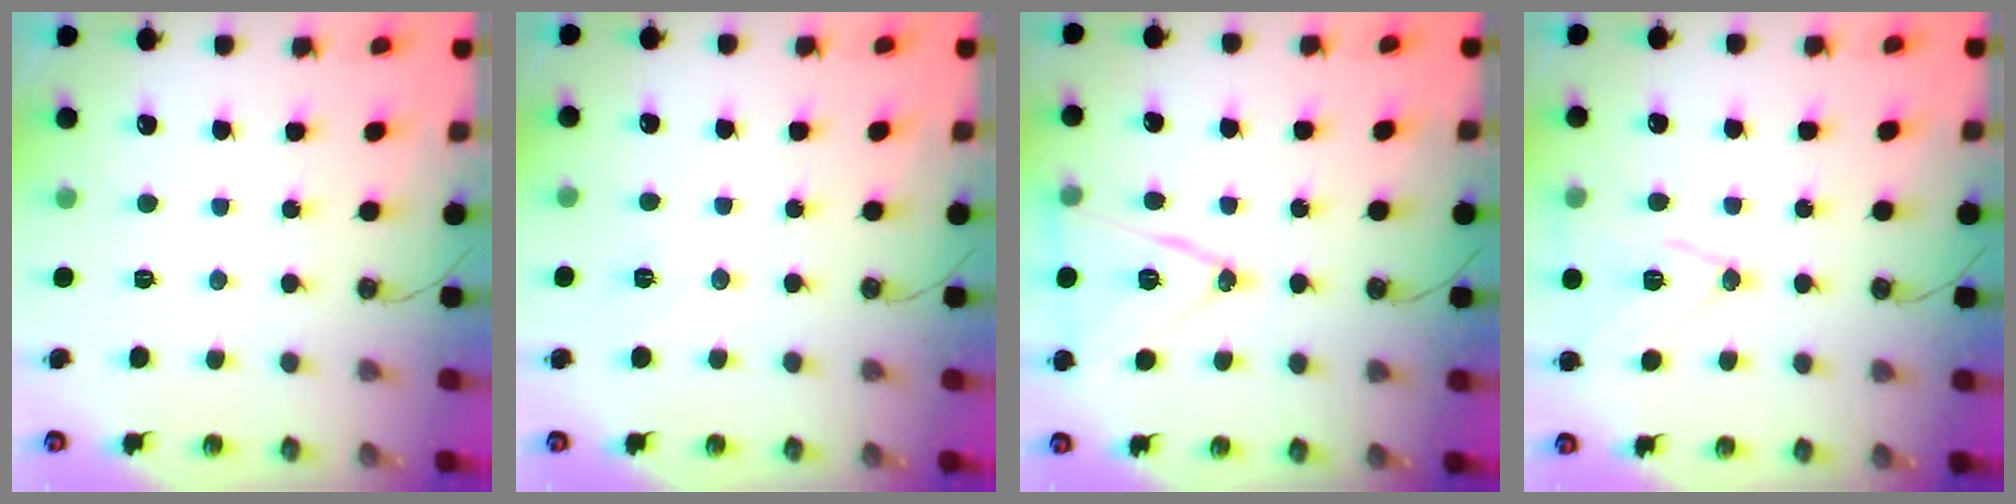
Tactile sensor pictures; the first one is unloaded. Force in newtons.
{"total": 6.5, "press": 4.8, "slide": 4.5}
{"total": 14.9, "press": 14.6, "slide": 3.3}
{"total": 12.6, "press": 12.3, "slide": 2.4}